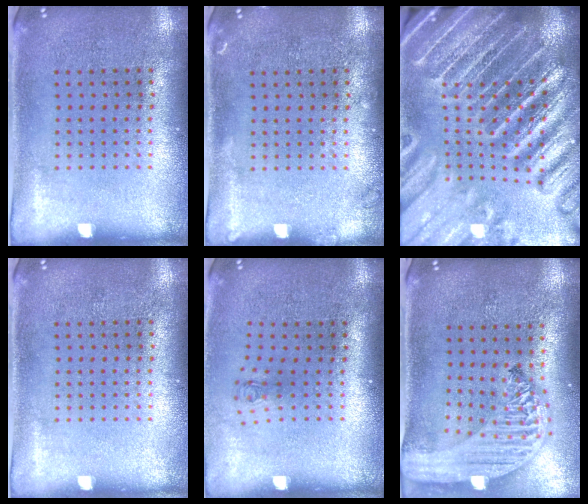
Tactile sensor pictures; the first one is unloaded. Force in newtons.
{"total": 0.7, "press": 0.7, "slide": 0.2}
{"total": 5.5, "press": 4.8, "slide": 2.7}
{"total": 0.0}
{"total": 0.7, "press": 0.3, "slide": 0.7}
{"total": 2.9, "press": 2.2, "slide": 1.8}